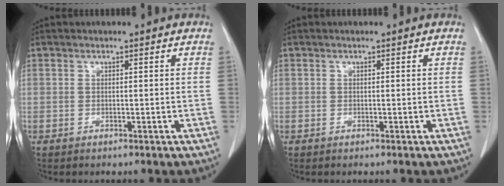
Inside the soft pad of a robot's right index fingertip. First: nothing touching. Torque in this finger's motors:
{"motor_torque": [0.00, 0.00, 0.00, 0.00]}